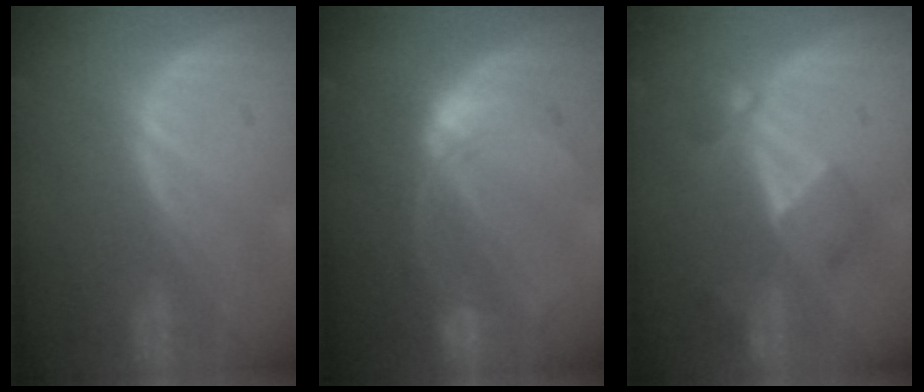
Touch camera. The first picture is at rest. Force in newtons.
{"total": 7.7, "press": 6.7, "slide": 3.8}
{"total": 5.5, "press": 5.2, "slide": 1.7}